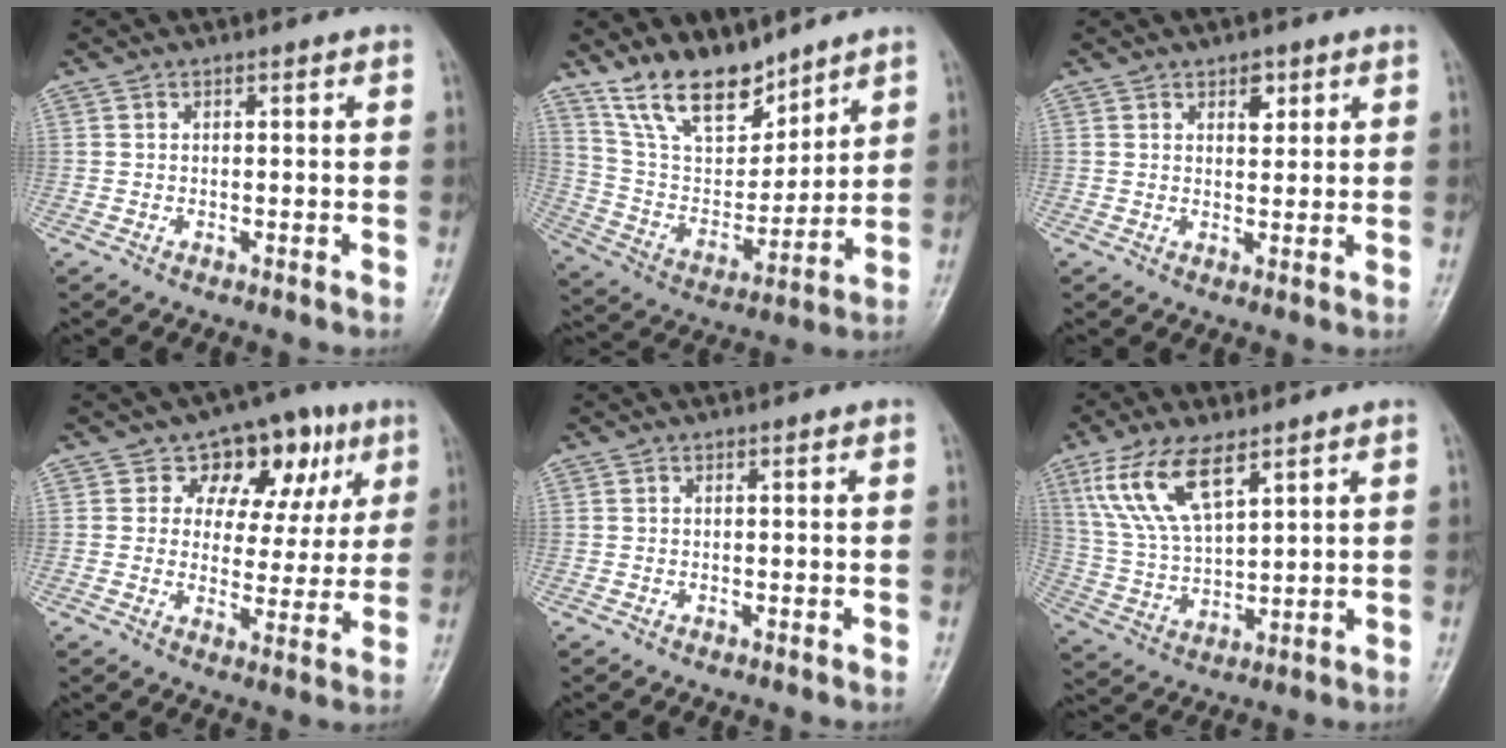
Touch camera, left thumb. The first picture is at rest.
{"total": 14.6, "force": [11.5, 6.3, 6.5], "torque": [-0.081, -0.067, 0.225]}
{"total": 3.0, "force": [1.6, 1.8, 1.8], "torque": [-0.010, -0.007, 0.023]}
{"total": 13.1, "force": [5.8, 8.9, 7.6], "torque": [-0.041, -0.009, 0.078]}
{"total": 0.0}
{"total": 12.5, "force": [6.9, 5.0, 9.2], "torque": [-0.176, -0.020, 0.145]}